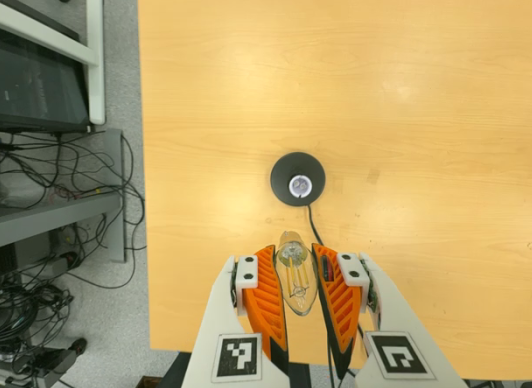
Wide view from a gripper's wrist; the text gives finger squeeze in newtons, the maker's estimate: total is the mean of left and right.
{"total": 22.3, "left": 24.7, "right": 19.9}